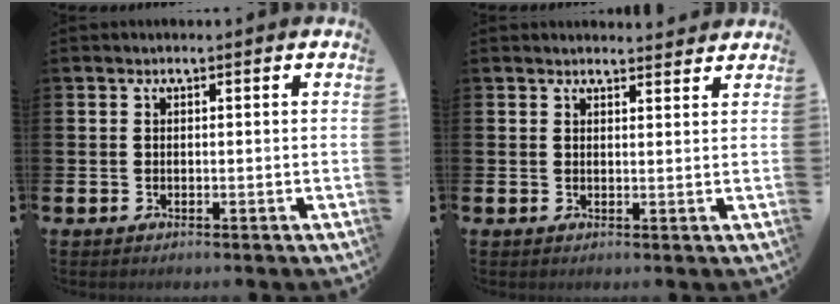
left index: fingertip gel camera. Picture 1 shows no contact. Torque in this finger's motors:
{"motor_torque": [0.22, -1.07, 0.17, 0.04]}